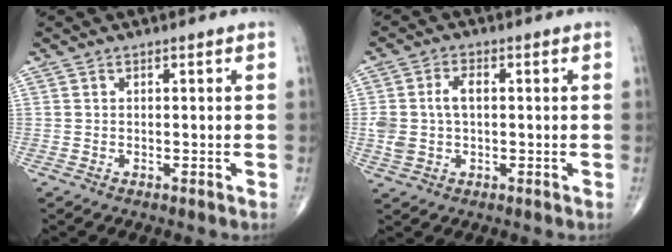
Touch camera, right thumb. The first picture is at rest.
{"total": 6.2, "force": [0.3, 3.8, 4.9], "torque": [-0.109, 0.017, 0.010]}